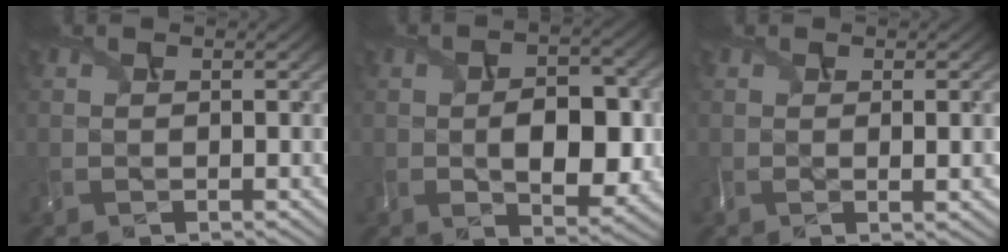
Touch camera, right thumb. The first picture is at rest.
{"total": 7.6, "force": [-1.0, 3.9, 6.5], "torque": [-0.115, -0.007, 0.001]}
{"total": 3.8, "force": [0.0, 1.0, 3.6], "torque": [-0.043, 0.012, 0.006]}